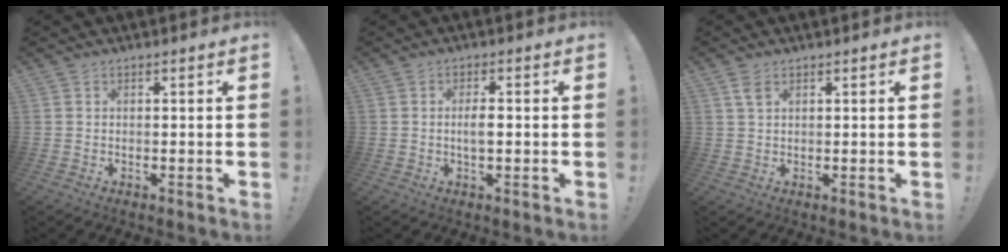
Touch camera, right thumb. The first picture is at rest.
{"total": 3.2, "force": [-0.5, 1.2, 3.0], "torque": [-0.055, 0.001, -0.013]}
{"total": 2.8, "force": [1.4, 1.4, 2.0], "torque": [-0.028, -0.005, 0.024]}